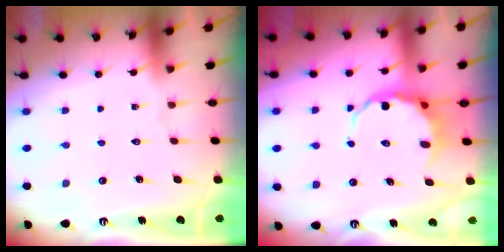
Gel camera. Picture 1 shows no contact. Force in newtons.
{"total": 6.3, "press": 6.1, "slide": 1.7}